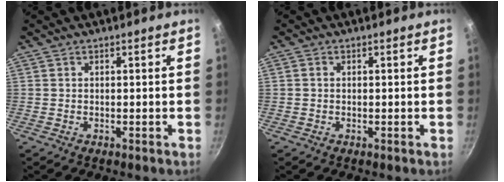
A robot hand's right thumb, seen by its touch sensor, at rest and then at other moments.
{"total": 0.5, "force": [0.0, 0.5, 0.2], "torque": [-0.003, 0.003, -0.001]}